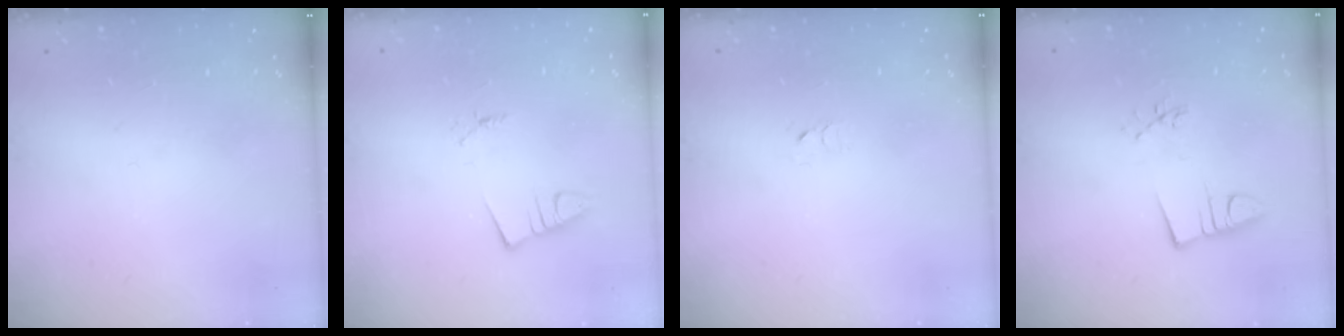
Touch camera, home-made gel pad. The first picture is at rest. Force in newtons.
{"total": 1.0, "press": 1.0, "slide": 0.1}
{"total": 2.5, "press": 2.5, "slide": 0.2}
{"total": 3.0, "press": 1.6, "slide": 2.5}